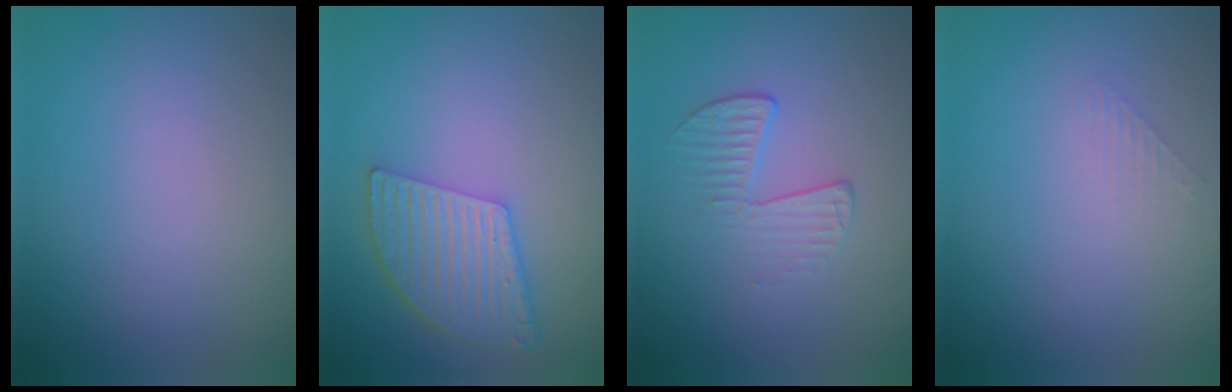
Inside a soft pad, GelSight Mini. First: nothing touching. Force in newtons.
{"total": 5.2, "press": 3.9, "slide": 3.4}
{"total": 2.1, "press": 1.0, "slide": 1.8}
{"total": 1.0, "press": 1.0, "slide": 0.1}